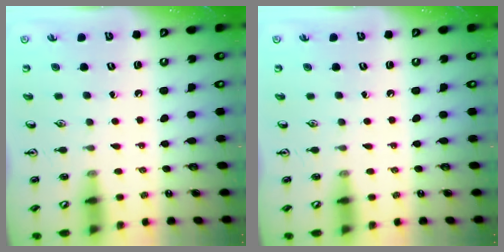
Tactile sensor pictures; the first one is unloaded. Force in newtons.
{"total": 0.0}